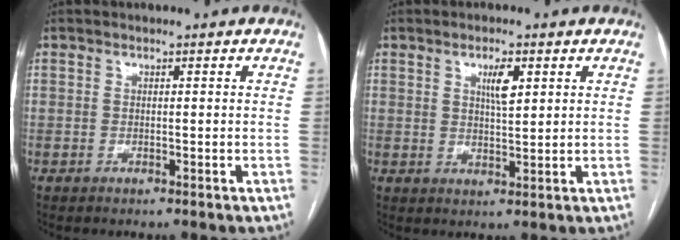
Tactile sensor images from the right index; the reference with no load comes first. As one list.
[{"total": 3.8, "force": [1.6, 1.0, 3.2], "torque": [-0.056, 0.000, 0.029]}]